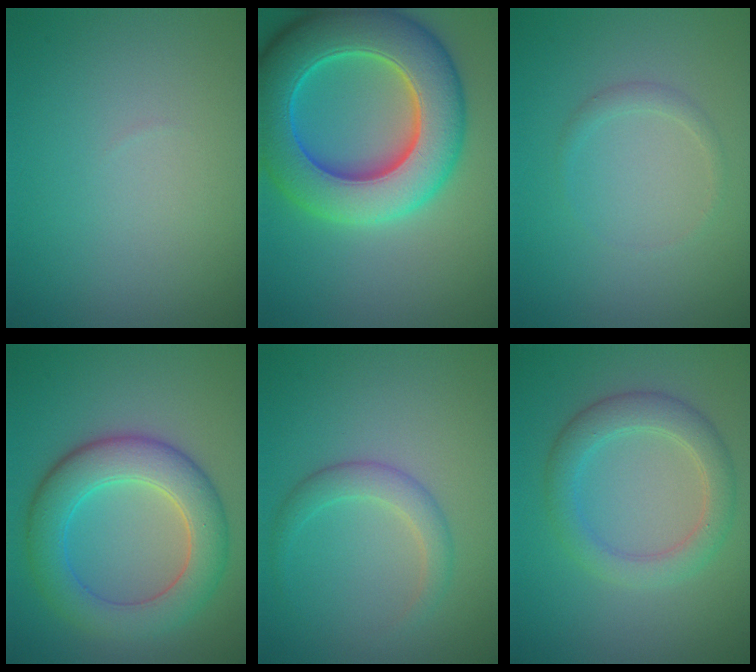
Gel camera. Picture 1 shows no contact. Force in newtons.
{"total": 11.6, "press": 11.6, "slide": 0.3}
{"total": 0.9, "press": 0.9, "slide": 0.0}
{"total": 6.6, "press": 6.6, "slide": 0.1}
{"total": 2.2, "press": 2.2, "slide": 0.1}
{"total": 3.5, "press": 3.5, "slide": 0.2}